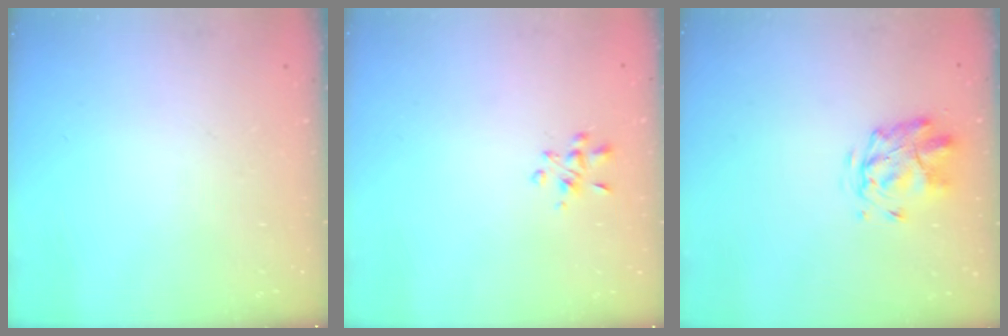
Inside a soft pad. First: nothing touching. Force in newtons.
{"total": 3.6, "press": 3.3, "slide": 1.4}
{"total": 2.9, "press": 2.5, "slide": 1.5}